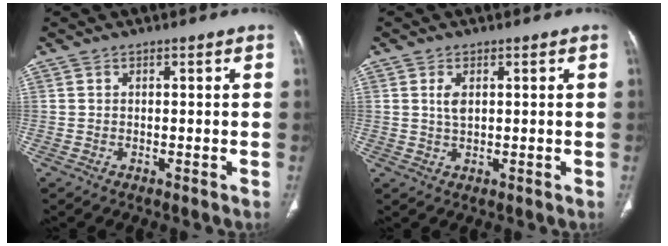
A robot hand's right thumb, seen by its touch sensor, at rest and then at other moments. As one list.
[{"total": 2.5, "force": [0.8, 1.2, 2.1], "torque": [-0.042, -0.002, 0.019]}]